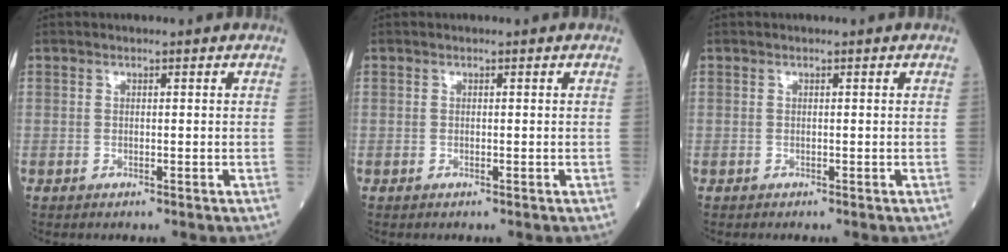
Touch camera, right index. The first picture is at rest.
{"total": 0.0}
{"total": 0.0}